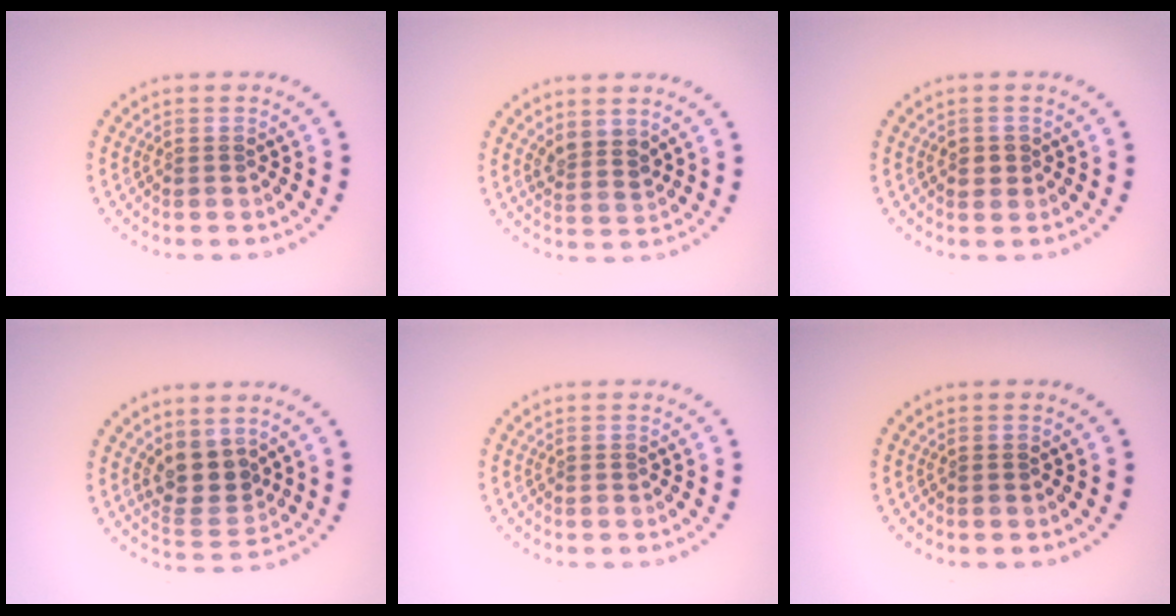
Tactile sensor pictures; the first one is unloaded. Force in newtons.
{"total": 2.1, "press": 1.7, "slide": 1.3}
{"total": 1.2, "press": 1.2, "slide": 0.4}
{"total": 3.4, "press": 2.8, "slide": 1.9}
{"total": 0.0}
{"total": 0.0}